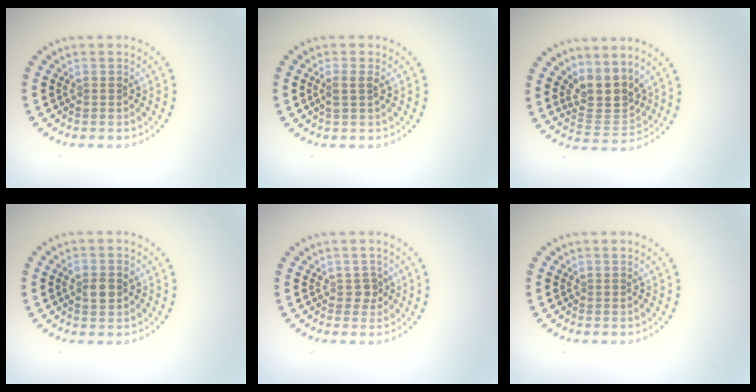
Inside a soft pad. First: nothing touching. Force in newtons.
{"total": 1.3, "press": 1.1, "slide": 0.5}
{"total": 3.7, "press": 3.1, "slide": 2.0}
{"total": 2.5, "press": 2.5, "slide": 0.2}
{"total": 1.2, "press": 1.1, "slide": 0.5}
{"total": 0.0}